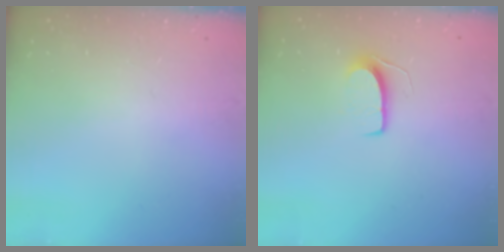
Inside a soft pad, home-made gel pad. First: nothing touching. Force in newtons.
{"total": 6.5, "press": 6.5, "slide": 0.4}